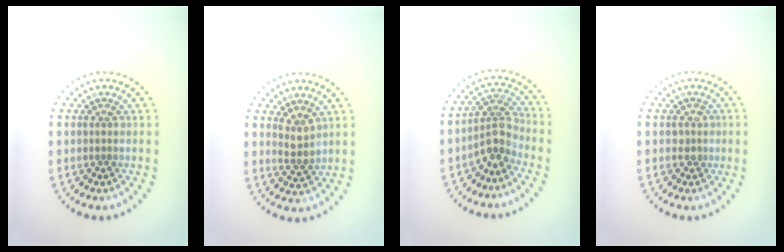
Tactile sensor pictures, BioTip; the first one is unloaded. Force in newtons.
{"total": 2.0, "press": 1.6, "slide": 1.2}
{"total": 3.0, "press": 2.4, "slide": 1.8}
{"total": 1.2, "press": 0.9, "slide": 0.7}